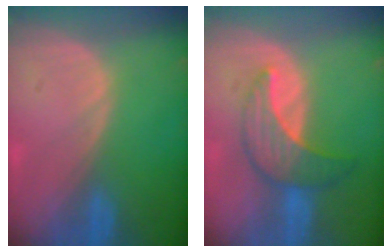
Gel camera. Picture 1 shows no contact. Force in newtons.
{"total": 7.0, "press": 6.9, "slide": 1.5}